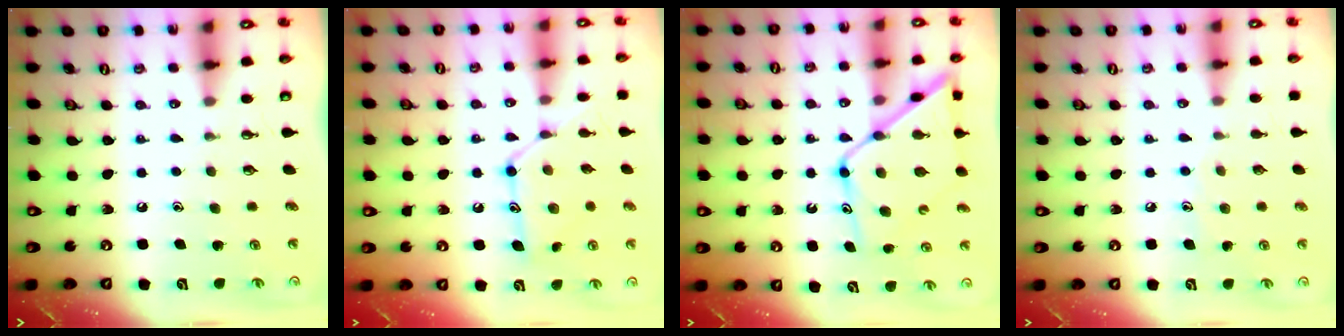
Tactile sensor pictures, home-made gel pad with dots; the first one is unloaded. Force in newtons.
{"total": 13.5, "press": 13.5, "slide": 0.7}
{"total": 15.5, "press": 15.4, "slide": 1.4}
{"total": 5.5, "press": 5.5, "slide": 0.6}